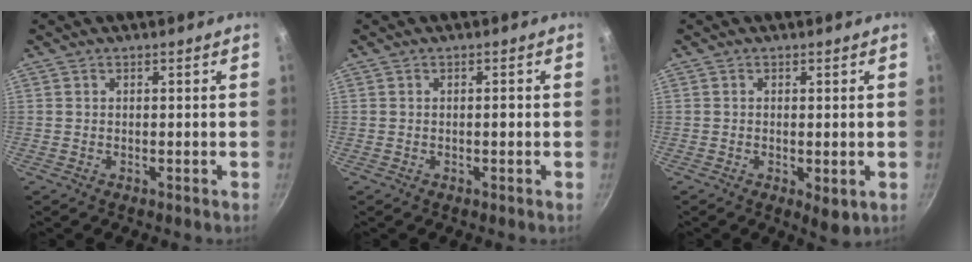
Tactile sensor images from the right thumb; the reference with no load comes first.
{"total": 0.9, "force": [-0.2, 0.4, 0.8], "torque": [-0.012, 0.005, -0.003]}
{"total": 3.5, "force": [-0.7, 1.5, 3.1], "torque": [-0.048, -0.014, -0.008]}